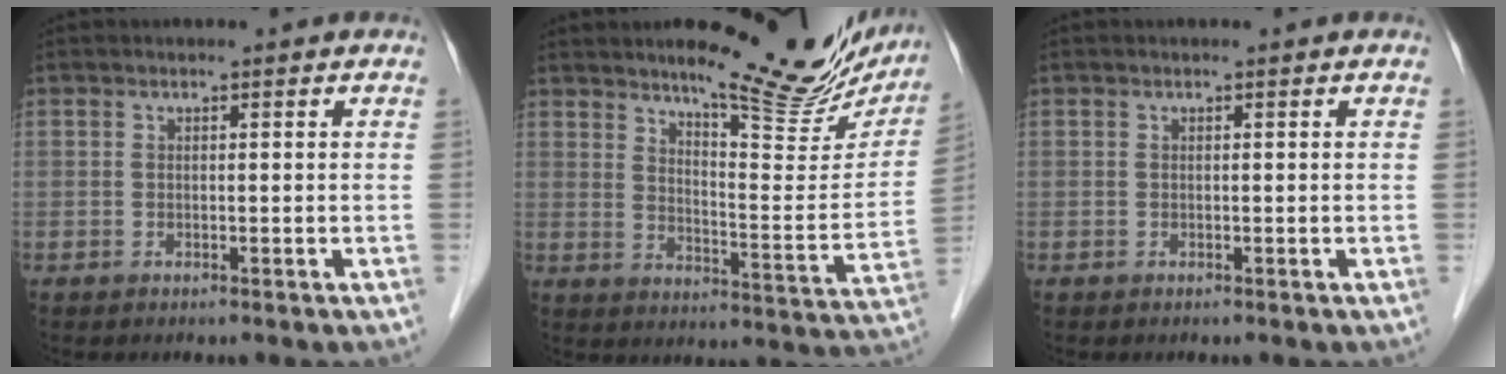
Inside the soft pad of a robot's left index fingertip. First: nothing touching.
{"total": 18.0, "force": [14.8, 3.7, 9.4], "torque": [-0.115, -0.039, 0.189]}
{"total": 0.0}